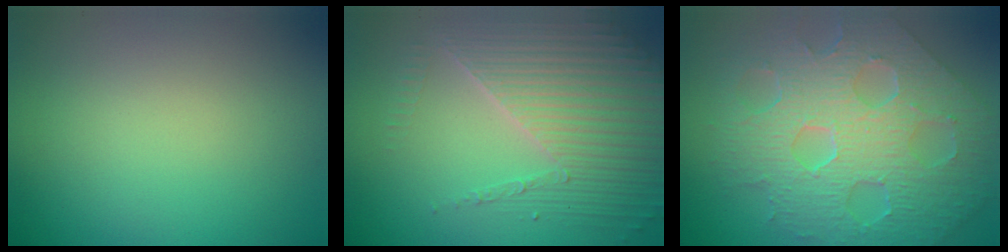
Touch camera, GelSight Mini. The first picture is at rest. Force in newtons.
{"total": 5.4, "press": 4.4, "slide": 3.2}
{"total": 9.8, "press": 6.8, "slide": 7.0}